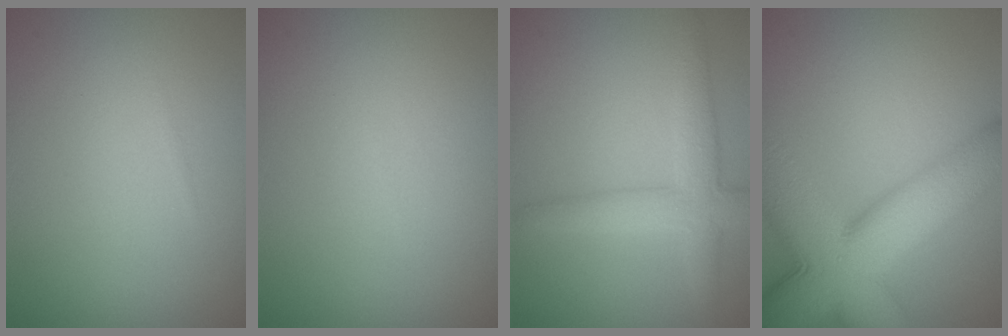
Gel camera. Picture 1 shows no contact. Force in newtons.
{"total": 0.0}
{"total": 3.9, "press": 3.9, "slide": 0.2}
{"total": 13.2, "press": 13.2, "slide": 0.5}